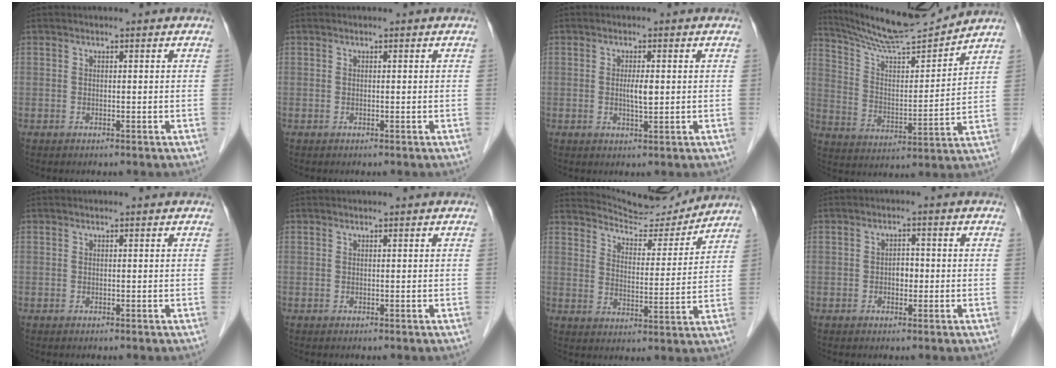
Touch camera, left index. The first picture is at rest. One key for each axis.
{"total": 0.0}
{"total": 2.2, "fx": -0.1, "fy": 0.4, "fz": 2.2, "tx": -0.041, "ty": -0.006, "tz": -0.001}
{"total": 14.0, "fx": 13.5, "fy": 0.0, "fz": 3.7, "tx": -0.076, "ty": -0.002, "tz": 0.233}
{"total": 0.0}
{"total": 0.0}
{"total": 11.3, "fx": 11.2, "fy": 1.2, "fz": 1.0, "tx": -0.021, "ty": -0.006, "tz": 0.163}
{"total": 1.9, "fx": -0.6, "fy": 1.2, "fz": 1.4, "tx": -0.017, "ty": 0.001, "tz": -0.011}